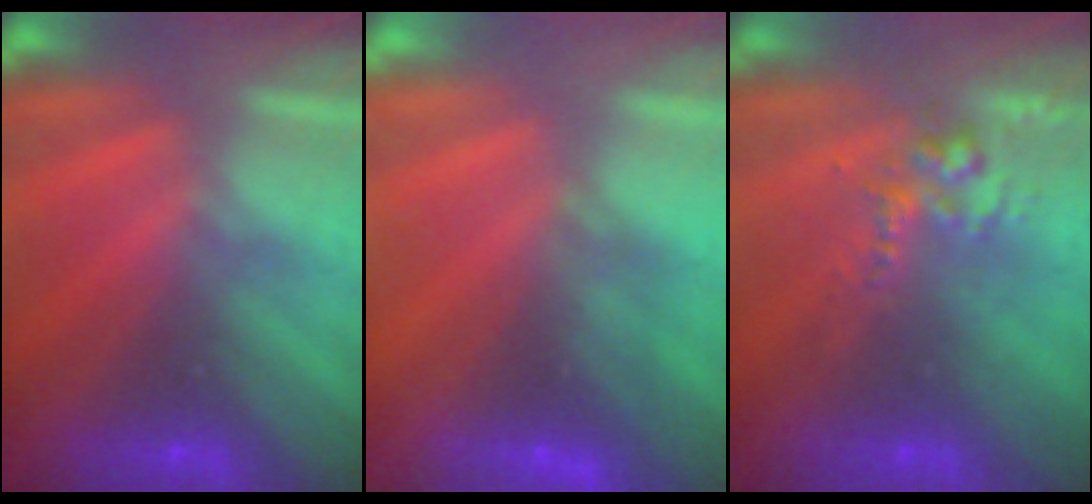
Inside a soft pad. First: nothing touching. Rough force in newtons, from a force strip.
{"total": 2.3}
{"total": 2.6}